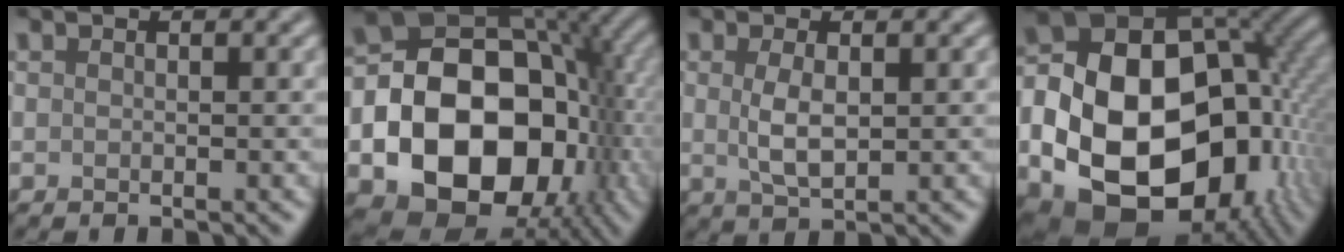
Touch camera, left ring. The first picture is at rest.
{"total": 18.1, "force": [-3.9, 13.5, 11.4], "torque": [-0.172, -0.020, -0.067]}
{"total": 2.7, "force": [0.3, 1.1, 2.4], "torque": [-0.057, -0.001, 0.008]}
{"total": 21.4, "force": [-4.5, 15.7, 13.7], "torque": [-0.230, -0.036, -0.068]}